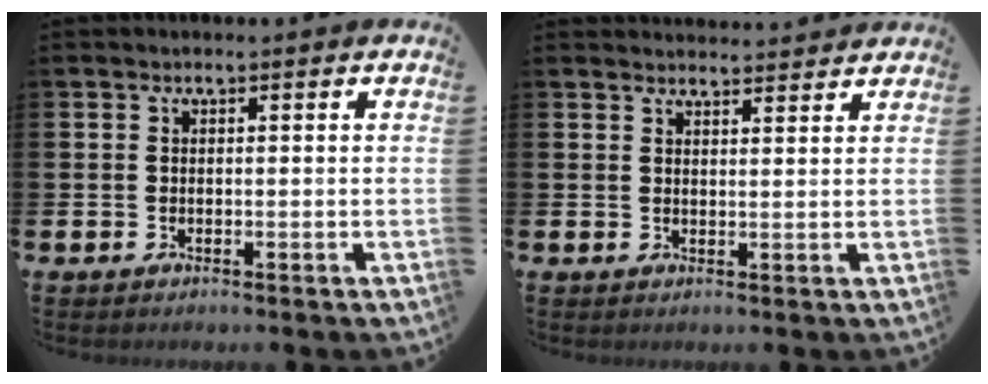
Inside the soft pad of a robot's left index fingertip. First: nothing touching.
{"total": 2.6, "force": [2.6, 0.2, -0.1], "torque": [0.001, -0.016, 0.047]}